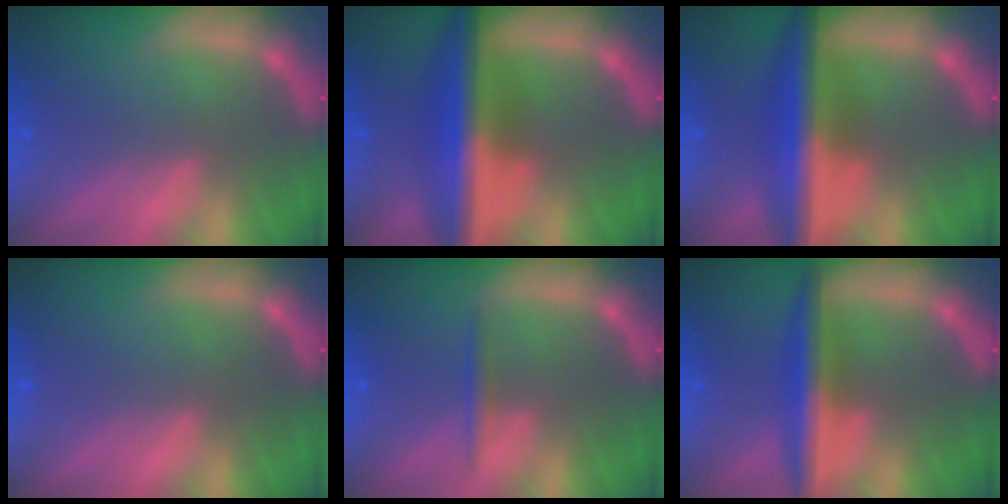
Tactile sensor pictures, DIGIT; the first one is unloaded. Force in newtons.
{"total": 10.1}
{"total": 9.0}
{"total": 0.0}
{"total": 1.4}
{"total": 5.5}